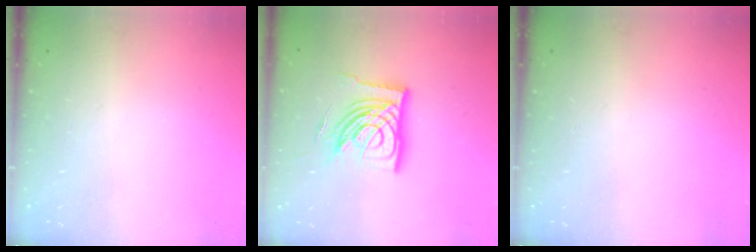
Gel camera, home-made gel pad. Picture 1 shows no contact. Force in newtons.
{"total": 15.6, "press": 15.5, "slide": 1.2}
{"total": 0.0}